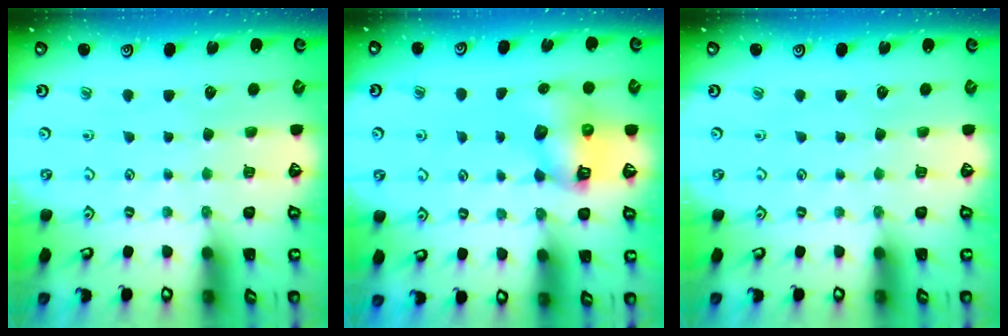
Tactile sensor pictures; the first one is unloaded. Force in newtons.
{"total": 9.3, "press": 9.2, "slide": 0.9}
{"total": 0.0}